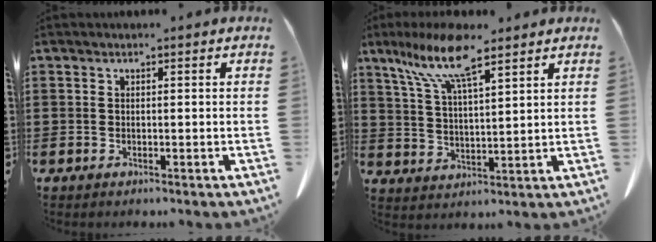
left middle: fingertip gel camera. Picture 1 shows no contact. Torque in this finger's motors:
{"motor_torque": [1.27, -0.87, 0.69, 0.13]}